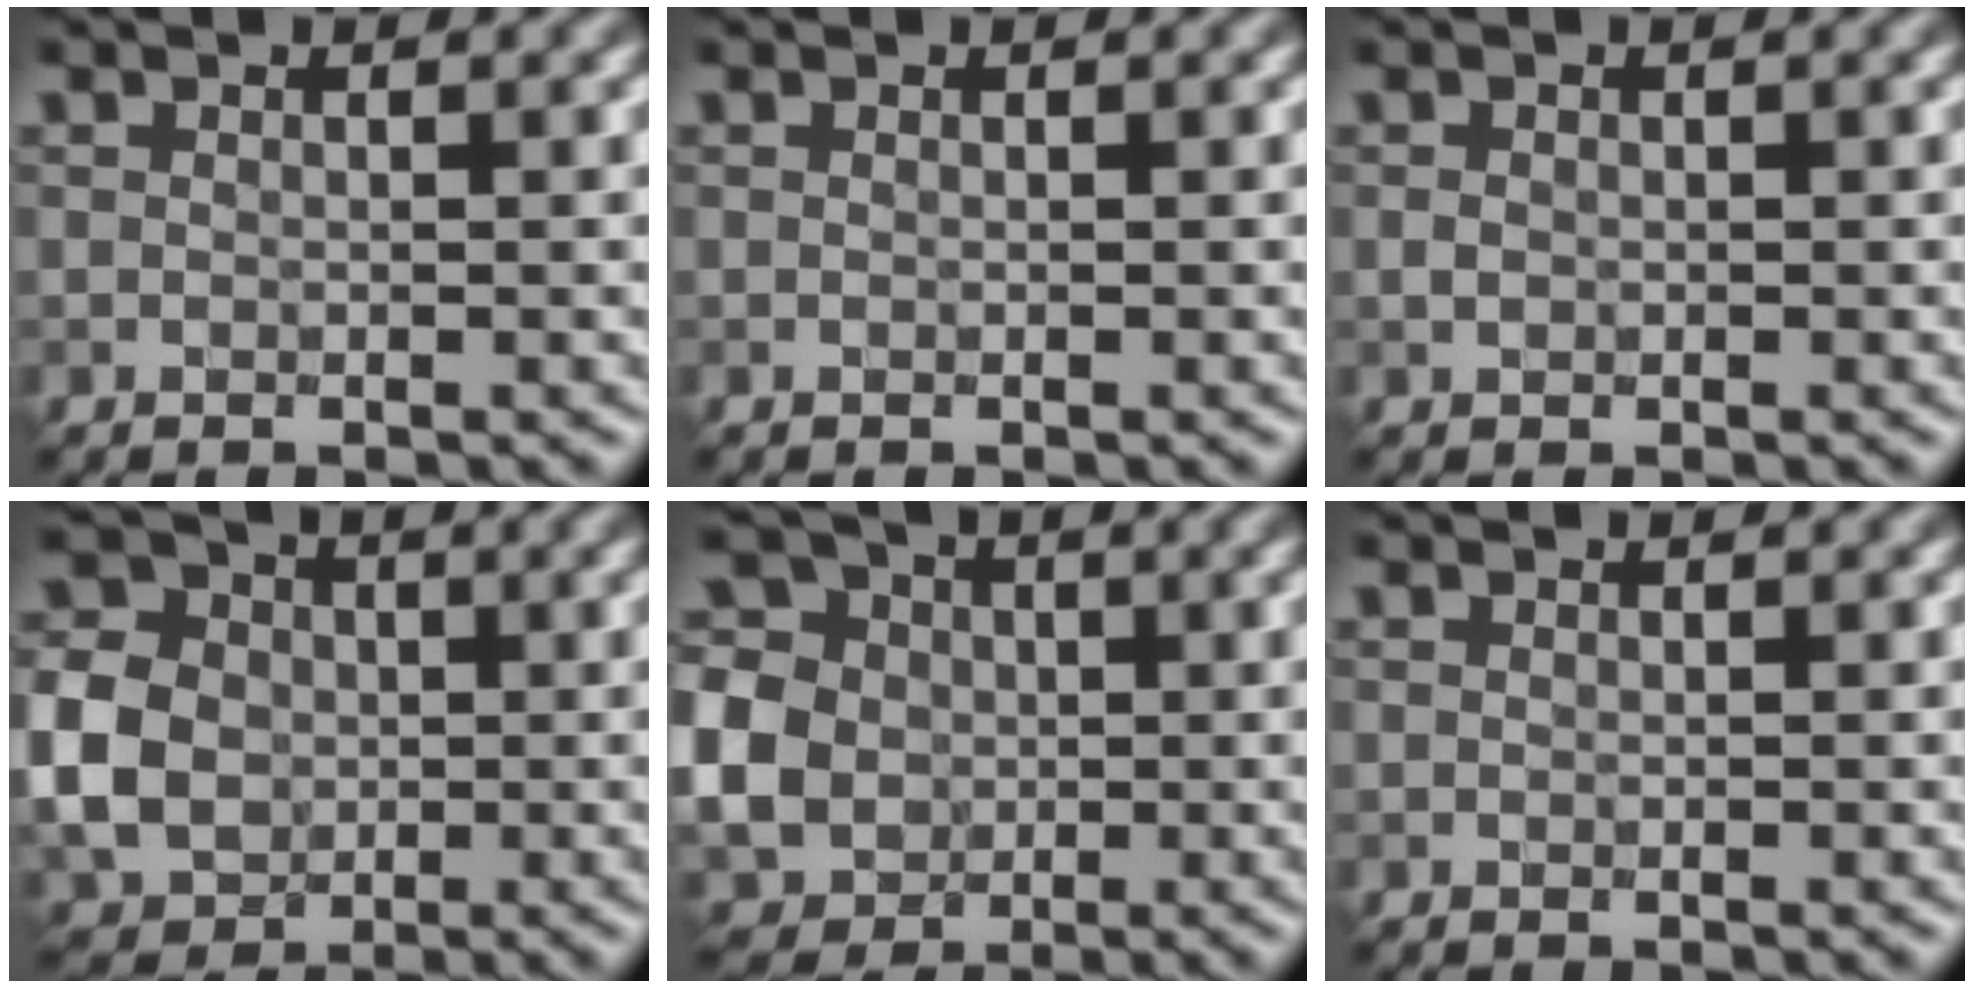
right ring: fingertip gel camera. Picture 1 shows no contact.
{"total": 0.0}
{"total": 0.7, "force": [0.0, 0.6, 0.4], "torque": [-0.007, -0.002, -0.001]}
{"total": 6.7, "force": [-0.6, 5.7, 3.5], "torque": [-0.086, 0.006, -0.021]}
{"total": 8.6, "force": [-1.0, 7.6, 4.0], "torque": [-0.104, 0.000, -0.038]}
{"total": 0.0}